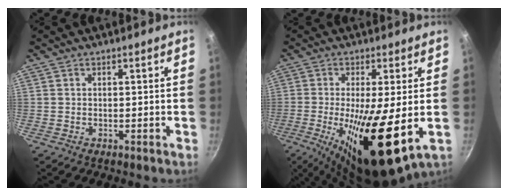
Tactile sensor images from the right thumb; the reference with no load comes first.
{"total": 17.5, "force": [-2.8, 4.6, 16.6], "torque": [-0.283, -0.014, -0.040]}